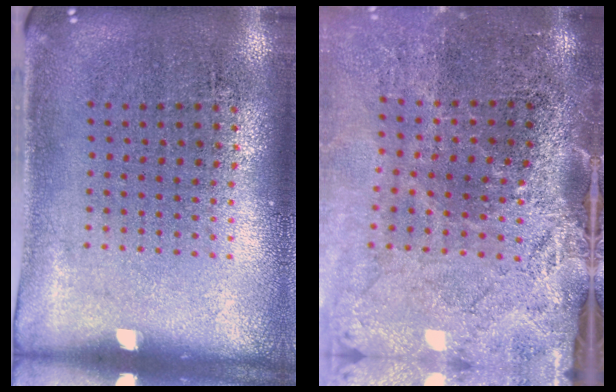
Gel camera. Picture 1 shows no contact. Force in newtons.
{"total": 4.1, "press": 3.3, "slide": 2.4}